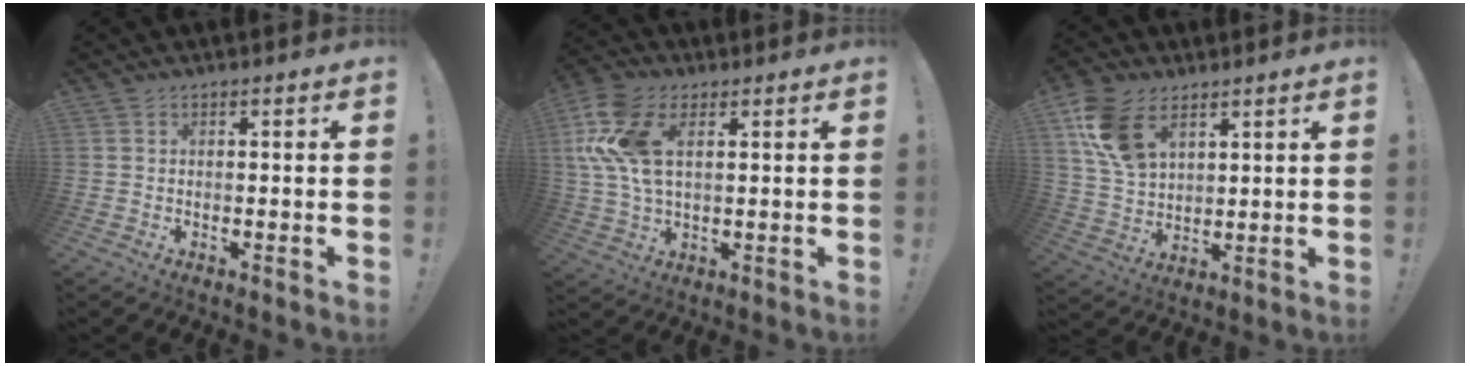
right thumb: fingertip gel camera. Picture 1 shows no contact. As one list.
[{"total": 14.4, "force": [4.3, 8.6, 10.7], "torque": [-0.228, -0.002, 0.085]}, {"total": 14.1, "force": [7.1, 9.0, 8.2], "torque": [-0.147, -0.023, 0.142]}]